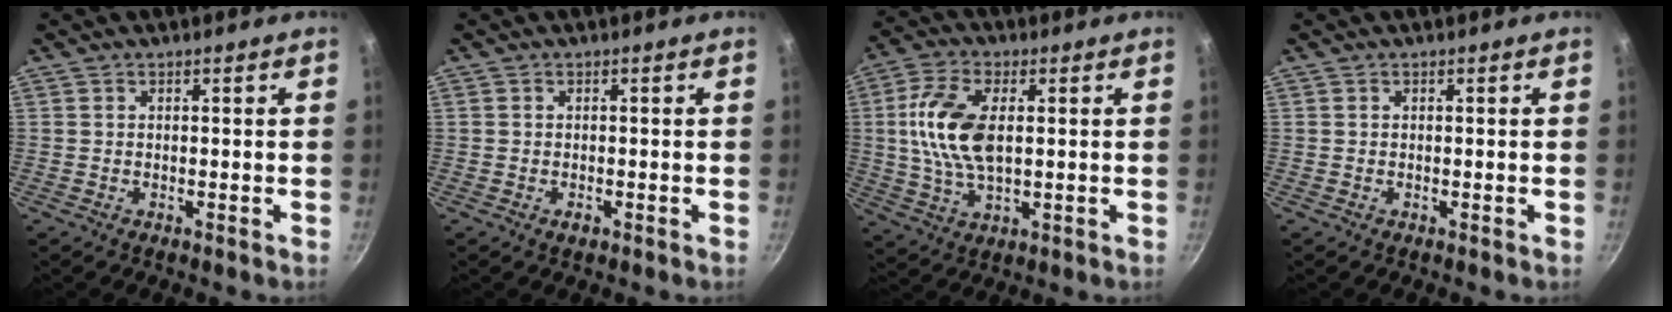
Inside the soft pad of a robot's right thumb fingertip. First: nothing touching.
{"total": 1.2, "force": [-0.6, 0.7, 0.7], "torque": [-0.010, 0.000, -0.010]}
{"total": 12.5, "force": [1.6, 6.6, 10.5], "torque": [-0.201, 0.007, 0.026]}
{"total": 0.0}